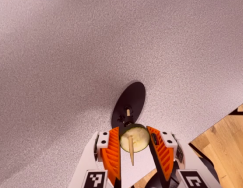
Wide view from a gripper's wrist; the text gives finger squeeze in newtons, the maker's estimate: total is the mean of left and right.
{"total": 8.2, "left": 8.2, "right": 8.2}